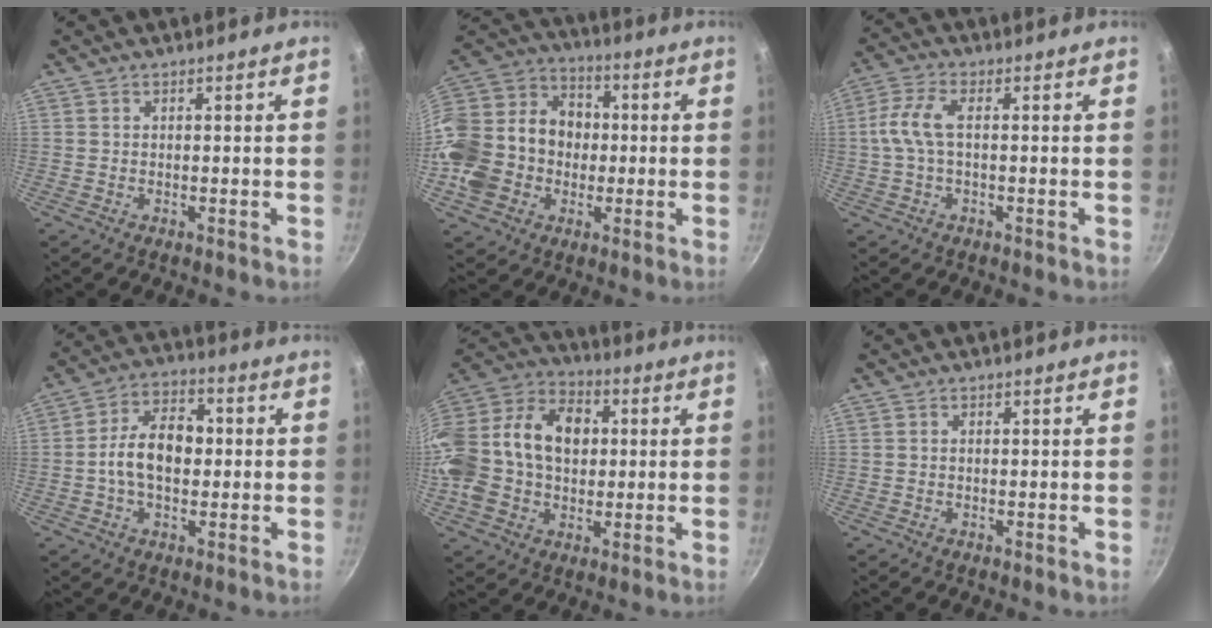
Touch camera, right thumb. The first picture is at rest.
{"total": 22.5, "force": [-3.3, 18.4, 12.5], "torque": [-0.258, 0.047, -0.055]}
{"total": 6.4, "force": [0.3, 2.9, 5.7], "torque": [-0.142, 0.017, 0.000]}
{"total": 11.1, "force": [-0.2, 6.9, 8.7], "torque": [-0.142, 0.025, -0.012]}
{"total": 25.5, "force": [1.9, 18.1, 17.9], "torque": [-0.379, 0.040, 0.039]}
{"total": 0.0}